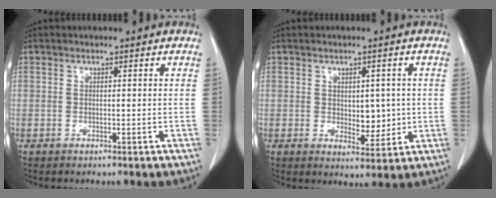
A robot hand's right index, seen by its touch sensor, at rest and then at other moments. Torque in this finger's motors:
{"motor_torque": [0.05, 0.07, -0.03, 0.01]}